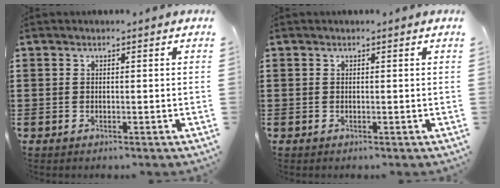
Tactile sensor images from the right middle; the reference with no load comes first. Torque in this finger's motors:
{"motor_torque": [0.37, -0.61, -0.01, 0.01]}